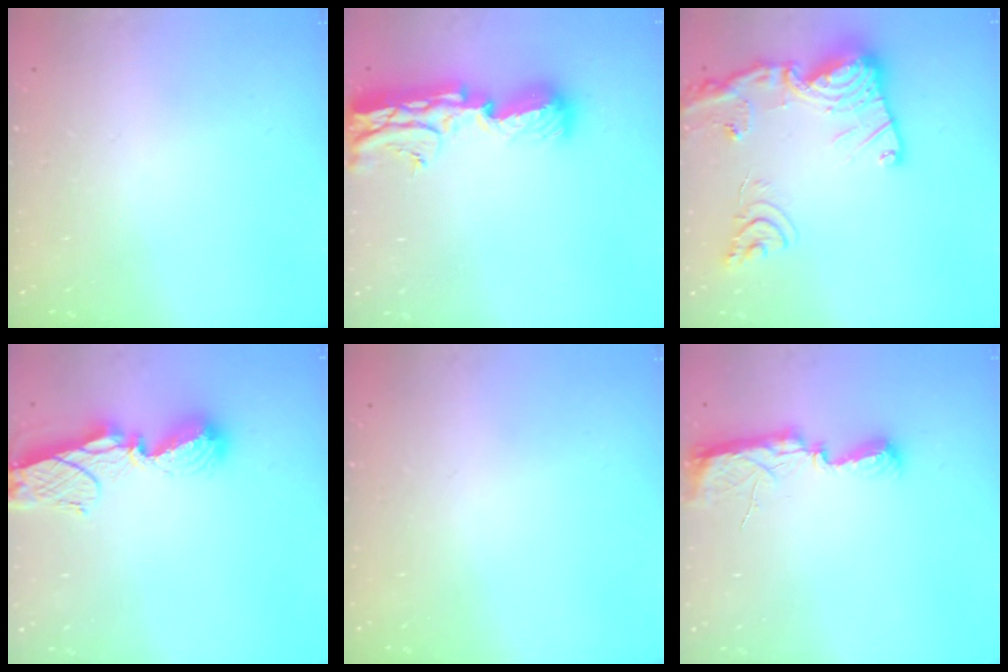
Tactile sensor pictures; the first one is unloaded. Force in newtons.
{"total": 20.1, "press": 19.4, "slide": 5.5}
{"total": 21.7, "press": 21.5, "slide": 2.2}
{"total": 9.7, "press": 9.7, "slide": 0.9}
{"total": 0.0}
{"total": 7.9, "press": 7.8, "slide": 0.8}